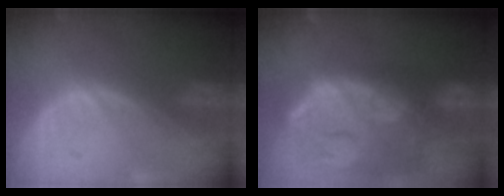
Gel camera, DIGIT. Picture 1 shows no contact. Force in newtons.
{"total": 14.9, "press": 12.0, "slide": 8.9}